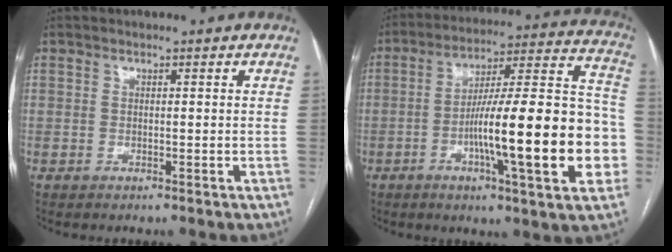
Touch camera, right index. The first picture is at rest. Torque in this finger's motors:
{"motor_torque": [1.12, -0.41, 0.63, 0.21]}